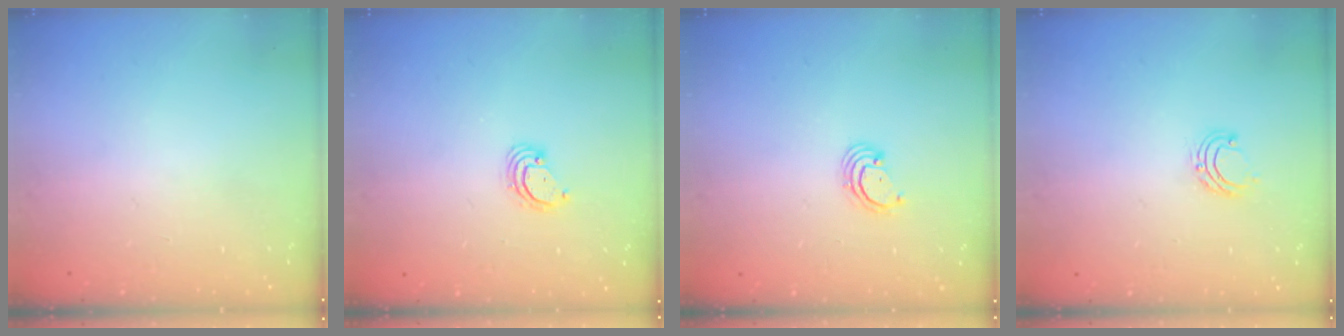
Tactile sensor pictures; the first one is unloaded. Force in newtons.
{"total": 3.0, "press": 3.0, "slide": 0.2}
{"total": 2.6, "press": 2.6, "slide": 0.3}
{"total": 5.9, "press": 5.9, "slide": 0.5}